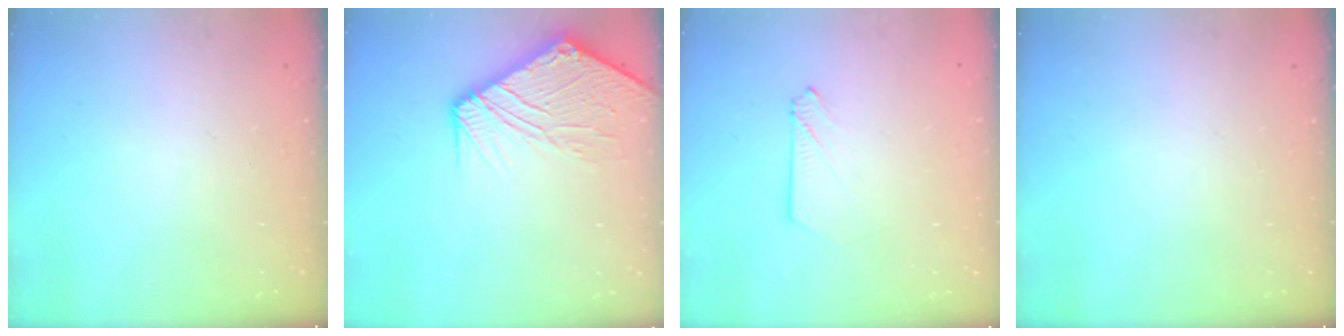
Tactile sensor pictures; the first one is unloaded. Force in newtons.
{"total": 12.6, "press": 12.5, "slide": 1.6}
{"total": 3.1, "press": 3.0, "slide": 0.4}
{"total": 0.0}